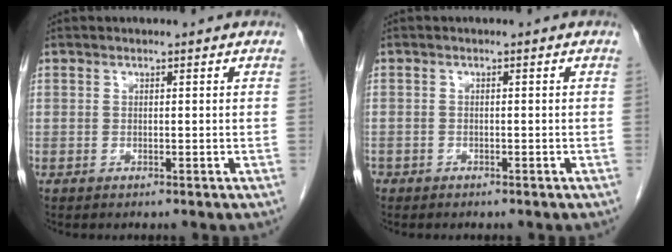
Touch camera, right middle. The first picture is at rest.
{"total": 1.4, "force": [-1.0, 0.9, 0.3], "torque": [-0.010, -0.001, -0.016]}